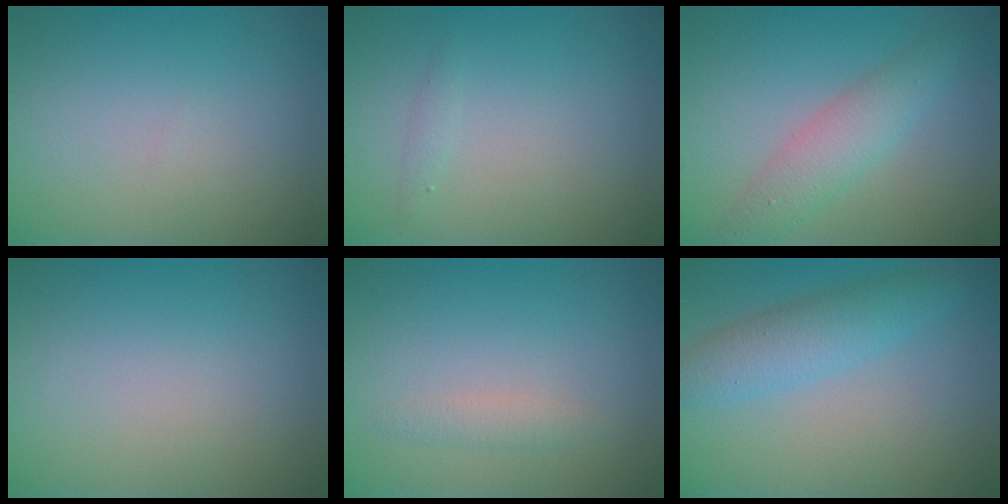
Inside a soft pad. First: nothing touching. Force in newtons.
{"total": 0.6, "press": 0.6, "slide": 0.0}
{"total": 3.5, "press": 3.5, "slide": 0.1}
{"total": 0.0}
{"total": 1.1, "press": 1.1, "slide": 0.0}
{"total": 3.7, "press": 3.7, "slide": 0.1}